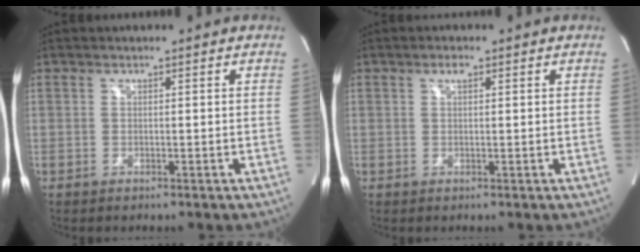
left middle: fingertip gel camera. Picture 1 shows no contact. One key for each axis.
{"total": 1.3, "fx": 0.7, "fy": 0.5, "fz": 1.0, "tx": -0.018, "ty": 0.004, "tz": 0.012}